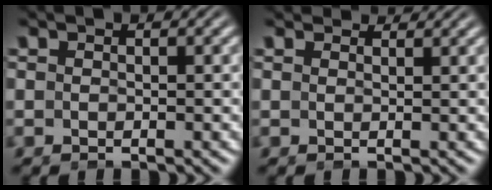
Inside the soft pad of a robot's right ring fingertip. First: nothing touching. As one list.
[{"total": 2.2, "force": [2.1, -0.5, 0.1], "torque": [0.007, 0.003, 0.038]}]